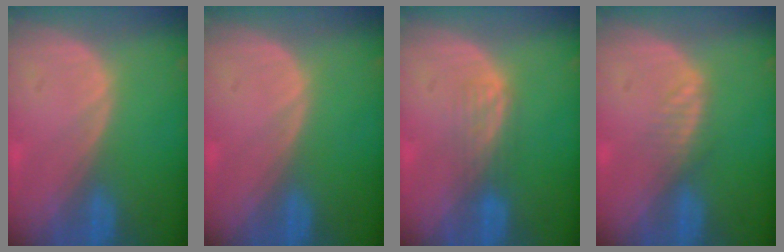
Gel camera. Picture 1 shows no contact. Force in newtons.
{"total": 0.0}
{"total": 2.6, "press": 2.6, "slide": 0.4}
{"total": 2.0, "press": 2.0, "slide": 0.2}